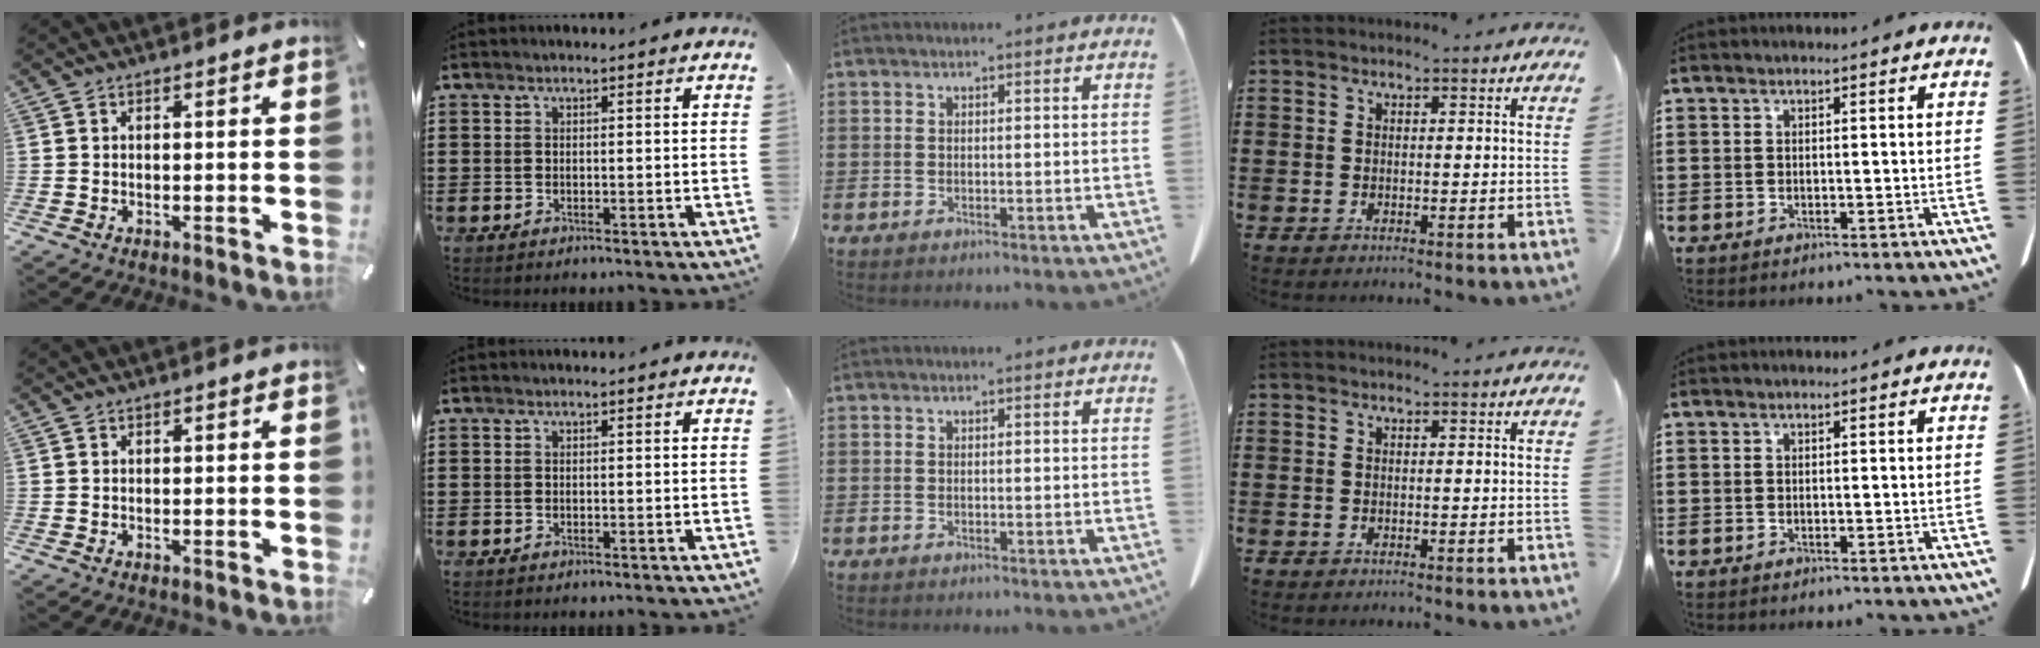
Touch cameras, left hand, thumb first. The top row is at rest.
{}